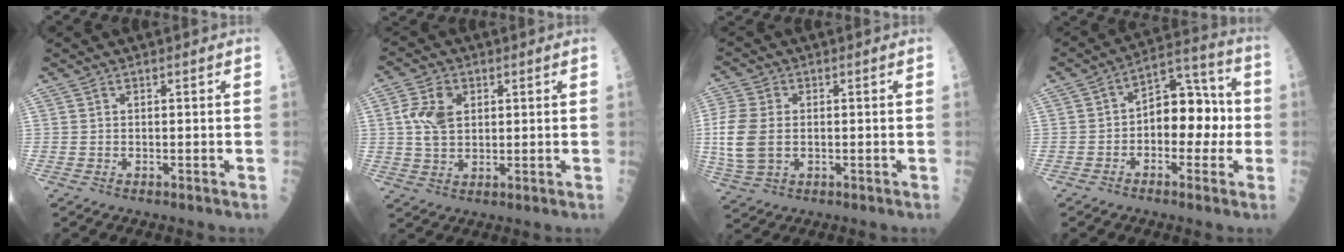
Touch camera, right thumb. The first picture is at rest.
{"total": 7.2, "force": [1.6, 4.9, 5.0], "torque": [-0.090, 0.001, 0.033]}
{"total": 9.6, "force": [-0.3, 6.3, 7.3], "torque": [-0.172, 0.003, -0.006]}
{"total": 12.3, "force": [-1.0, 7.7, 9.5], "torque": [-0.091, 0.044, -0.023]}